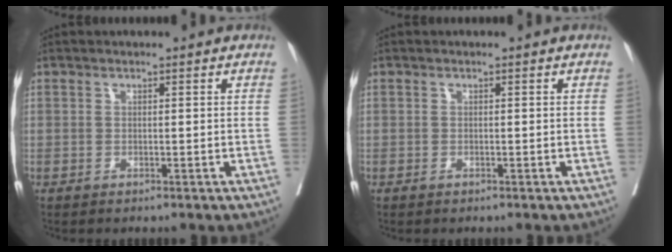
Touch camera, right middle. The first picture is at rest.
{"total": 0.0}